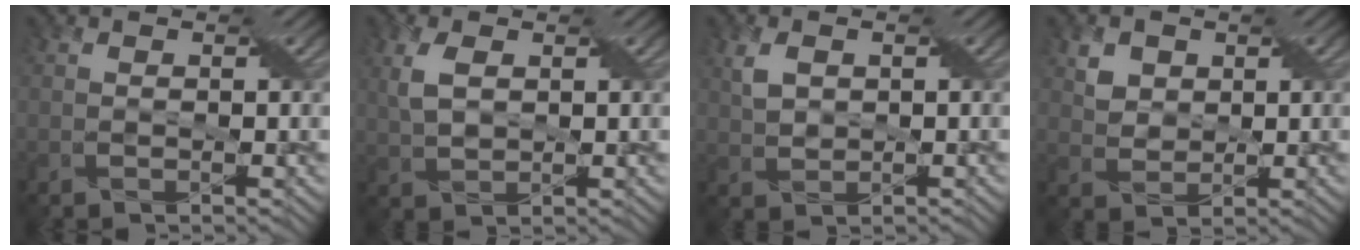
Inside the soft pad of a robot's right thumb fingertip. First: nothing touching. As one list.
[{"total": 4.0, "force": [1.3, 2.4, 3.0], "torque": [-0.080, 0.006, 0.028]}, {"total": 3.3, "force": [0.9, 2.1, 2.3], "torque": [-0.059, 0.007, 0.021]}, {"total": 3.5, "force": [1.6, 2.8, 1.3], "torque": [-0.045, -0.006, 0.035]}]